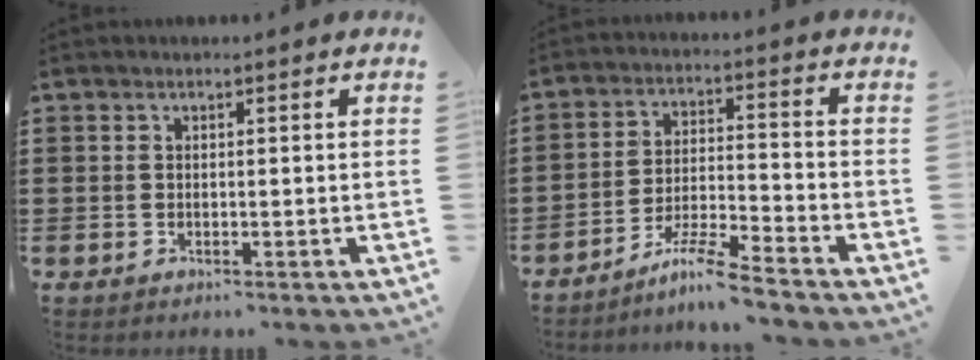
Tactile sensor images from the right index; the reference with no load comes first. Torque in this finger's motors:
{"motor_torque": [2.02, 0.12, -0.02, 0.01]}